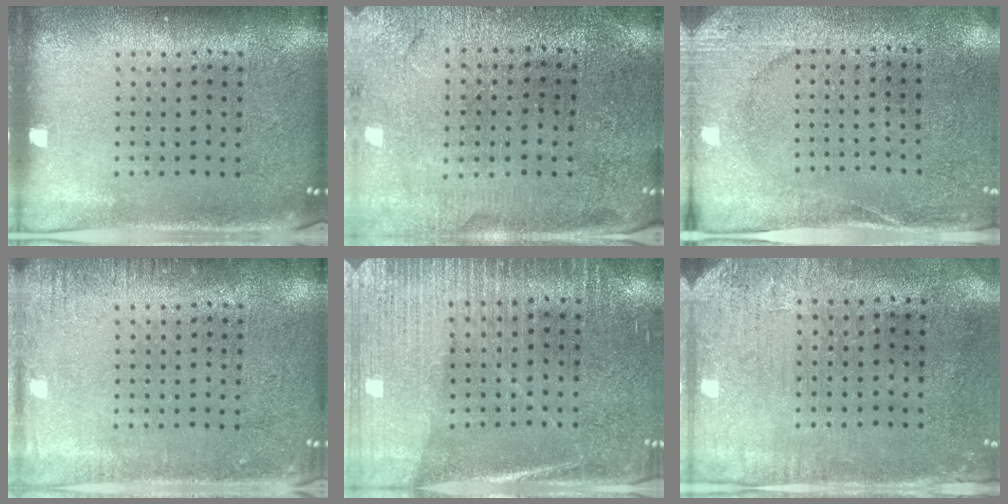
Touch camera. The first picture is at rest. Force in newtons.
{"total": 0.5, "press": 0.5, "slide": 0.2}
{"total": 2.6, "press": 2.4, "slide": 1.0}
{"total": 1.8, "press": 1.8, "slide": 0.2}
{"total": 3.3, "press": 3.0, "slide": 1.2}
{"total": 3.1, "press": 2.5, "slide": 1.9}